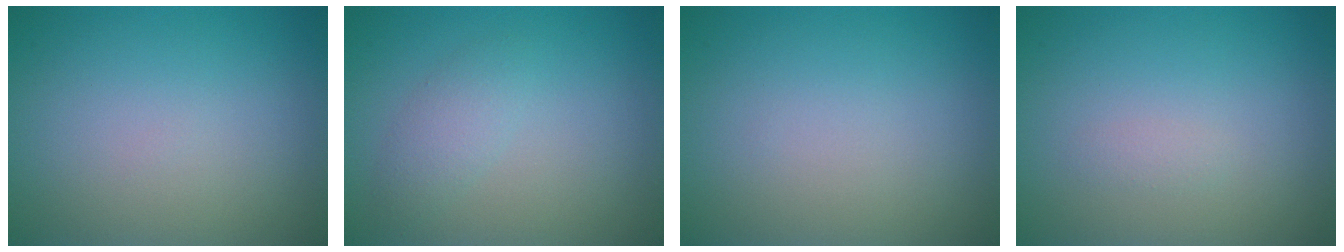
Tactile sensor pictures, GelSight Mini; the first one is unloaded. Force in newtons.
{"total": 1.8, "press": 1.8, "slide": 0.1}
{"total": 0.0}
{"total": 0.6, "press": 0.6, "slide": 0.1}